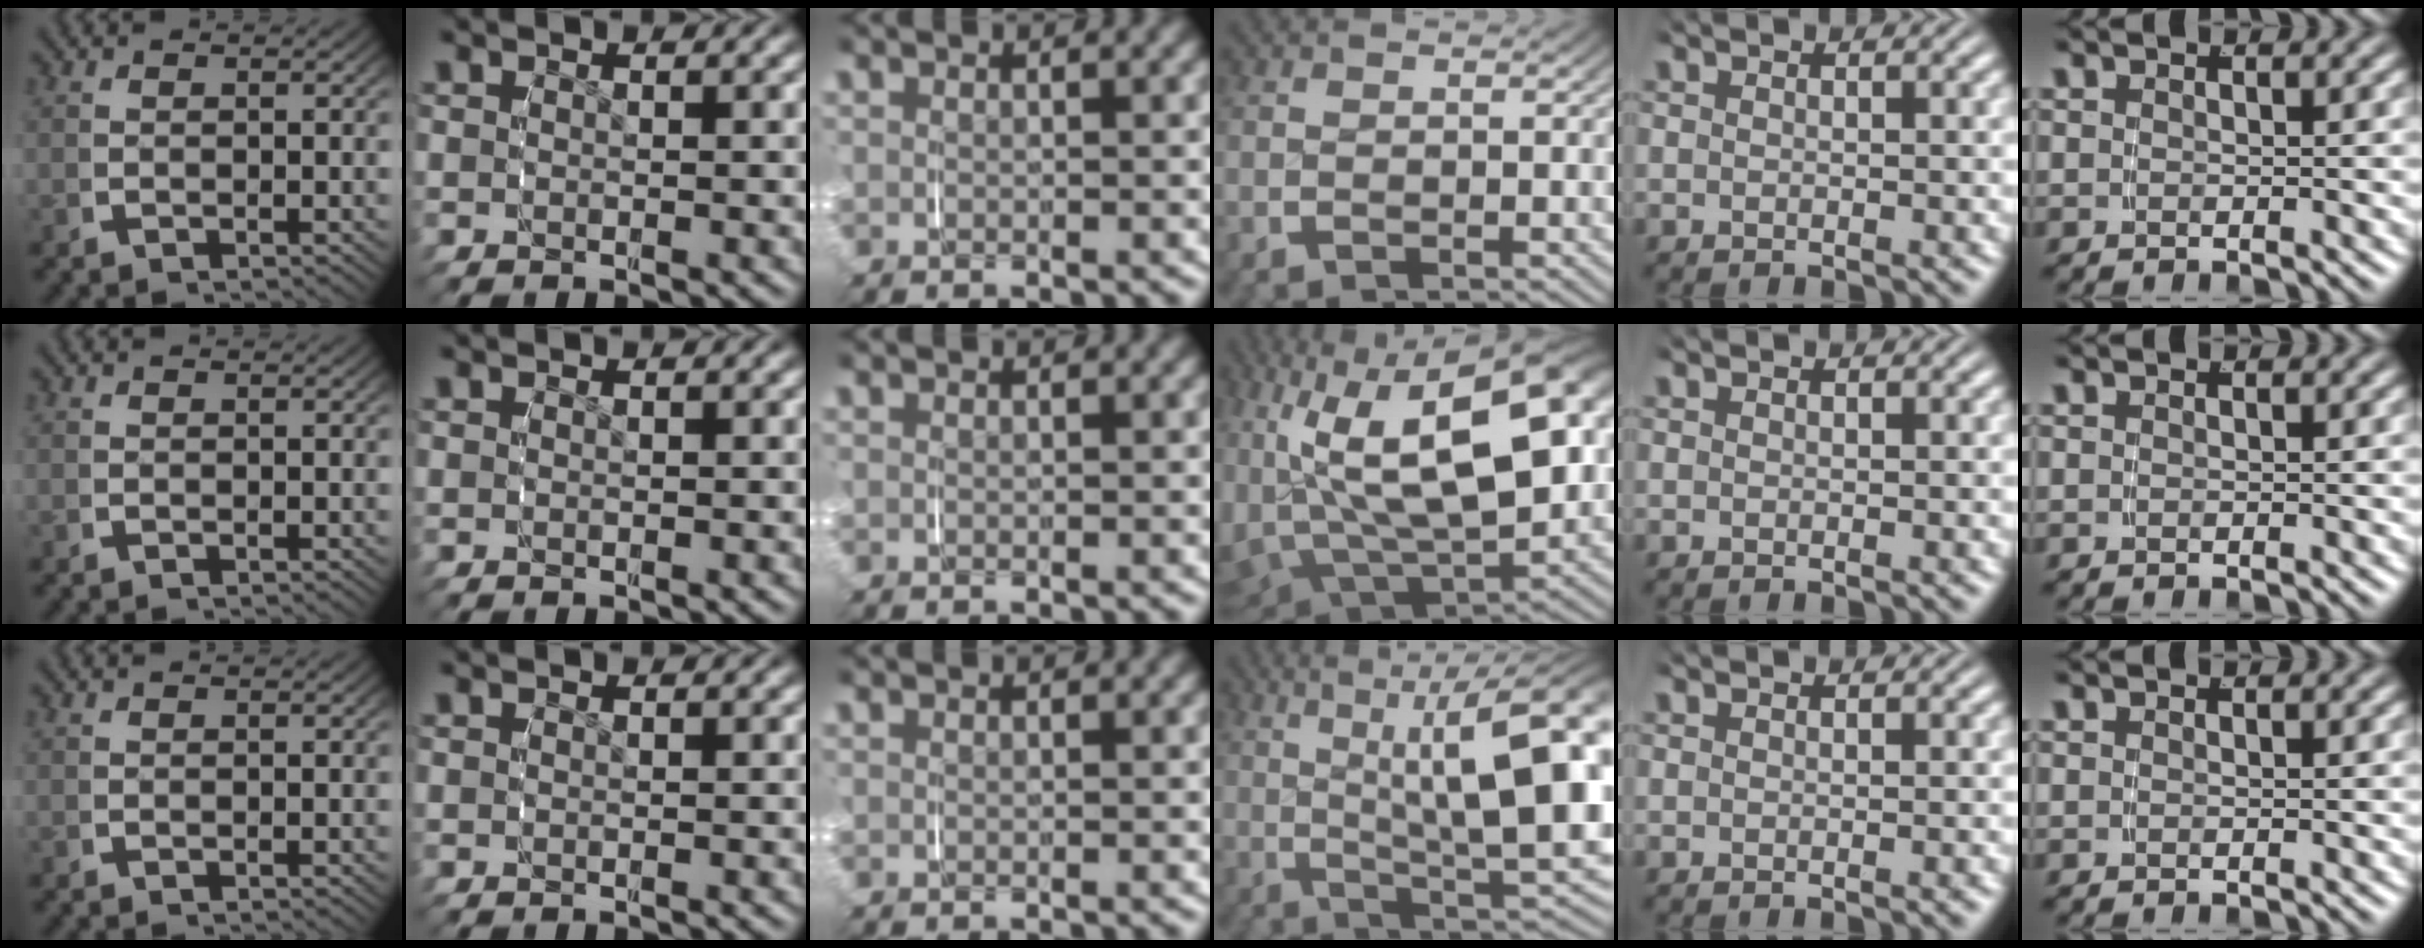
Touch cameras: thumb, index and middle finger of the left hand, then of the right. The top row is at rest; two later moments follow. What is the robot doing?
{"motion": "grasp_and_lifting", "object": "glasses case"}